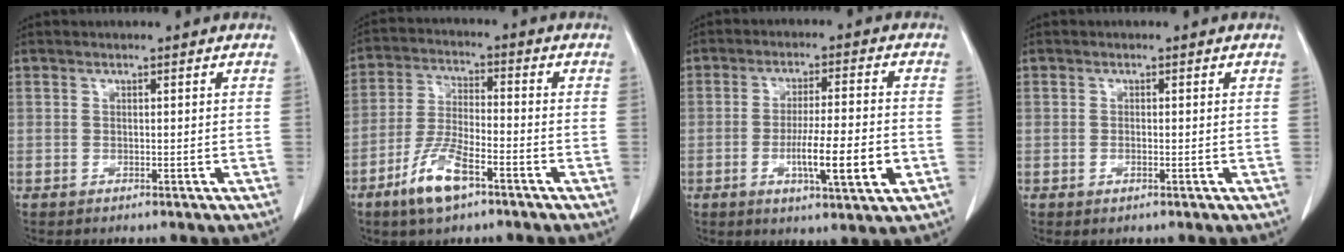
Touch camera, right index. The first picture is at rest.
{"total": 8.9, "force": [-5.1, 2.6, 6.8], "torque": [-0.143, -0.008, -0.097]}
{"total": 9.8, "force": [-2.9, 0.7, 9.4], "torque": [-0.154, -0.010, -0.047]}
{"total": 0.9, "force": [-0.3, 0.4, 0.8], "torque": [-0.017, -0.002, -0.004]}